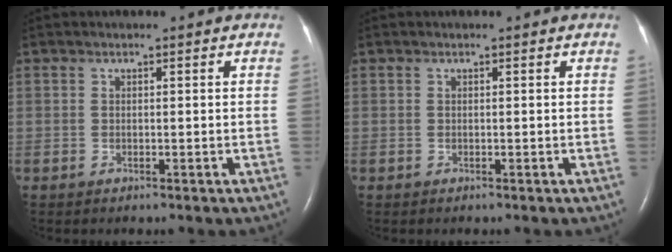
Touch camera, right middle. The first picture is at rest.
{"total": 0.0}